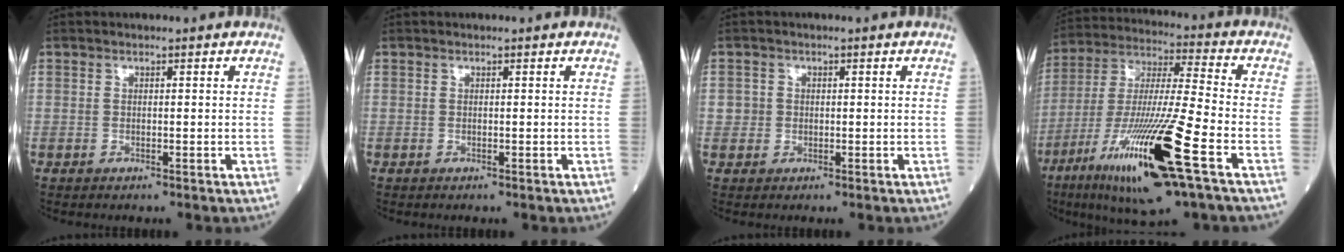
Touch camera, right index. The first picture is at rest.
{"total": 0.0}
{"total": 1.6, "force": [0.1, 1.6, 0.1], "torque": [0.005, 0.007, 0.002]}
{"total": 20.8, "force": [-9.5, 1.1, 18.5], "torque": [-0.374, -0.040, -0.169]}